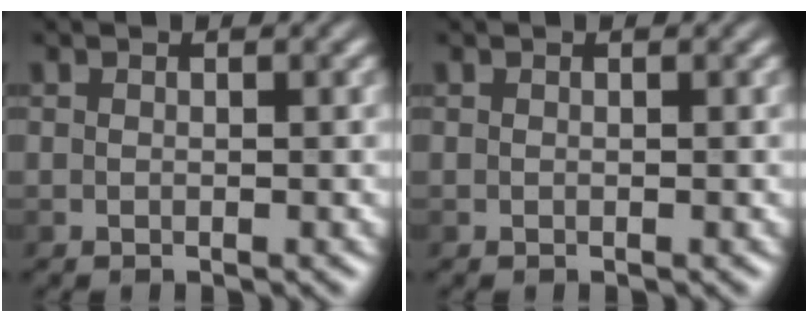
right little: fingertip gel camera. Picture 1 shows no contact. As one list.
[{"total": 0.0}]